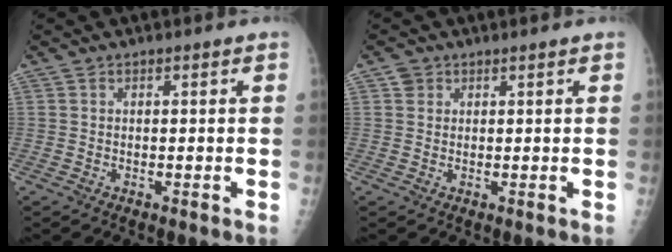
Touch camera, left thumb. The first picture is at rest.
{"total": 1.6, "force": [0.8, 1.4, 0.2], "torque": [0.015, 0.000, 0.006]}